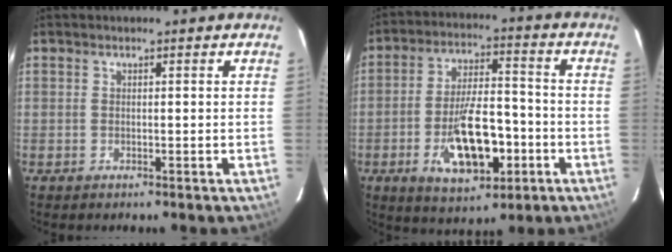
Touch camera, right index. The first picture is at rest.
{"total": 14.3, "force": [-4.9, 6.3, 11.9], "torque": [-0.223, 0.001, -0.068]}